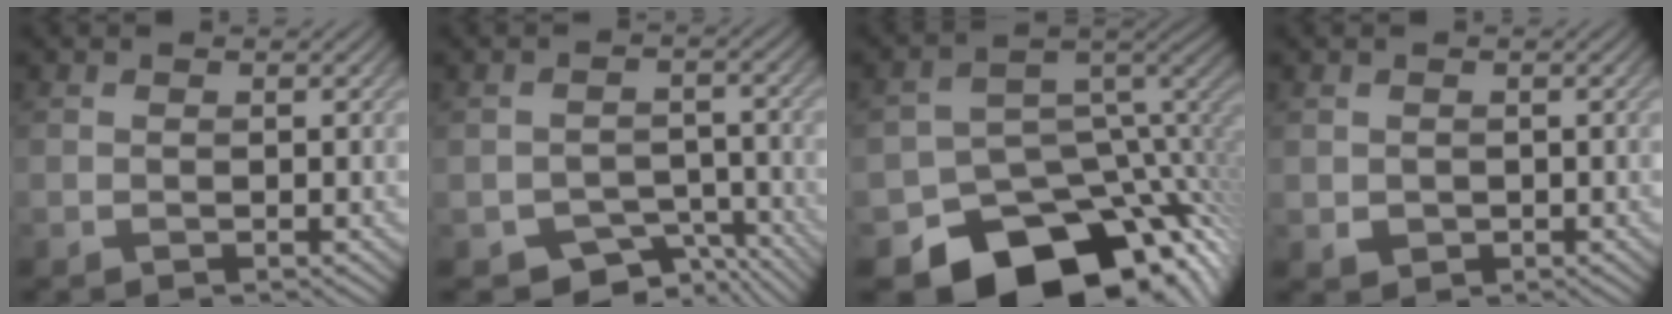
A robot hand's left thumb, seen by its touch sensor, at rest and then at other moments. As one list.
[{"total": 5.8, "force": [-4.2, 3.3, 2.4], "torque": [-0.030, -0.016, -0.063]}, {"total": 15.3, "force": [-9.6, 9.4, 7.4], "torque": [-0.122, -0.037, -0.134]}, {"total": 1.2, "force": [0.1, 1.1, 0.4], "torque": [-0.014, -0.008, 0.006]}]